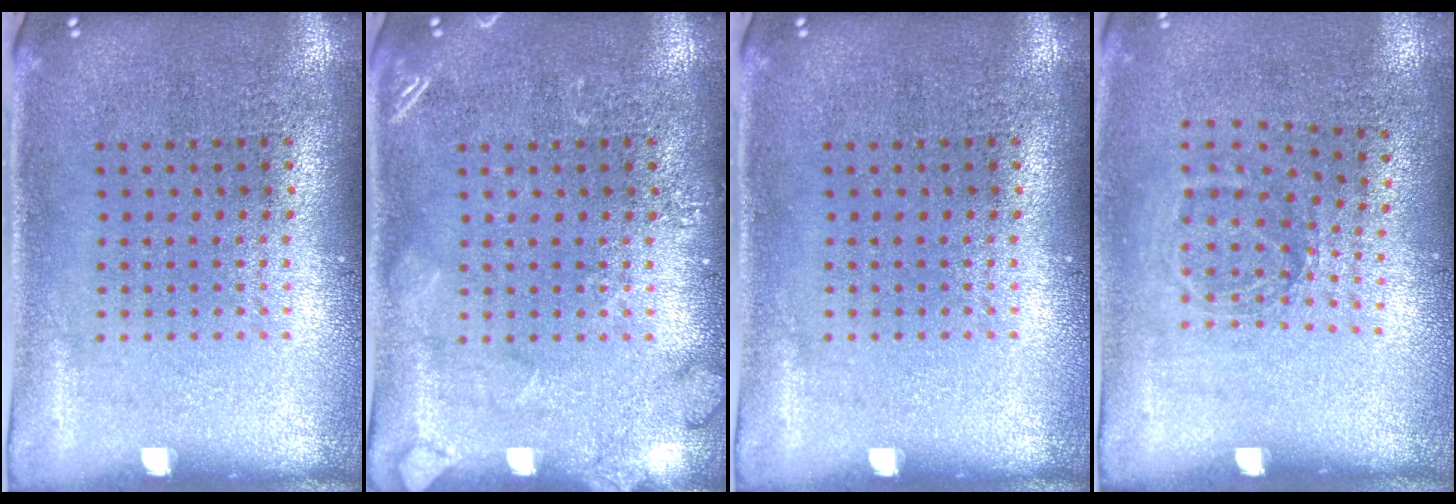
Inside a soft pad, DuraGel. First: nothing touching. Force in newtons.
{"total": 2.0, "press": 2.0, "slide": 0.4}
{"total": 0.0}
{"total": 1.1, "press": 0.8, "slide": 0.7}